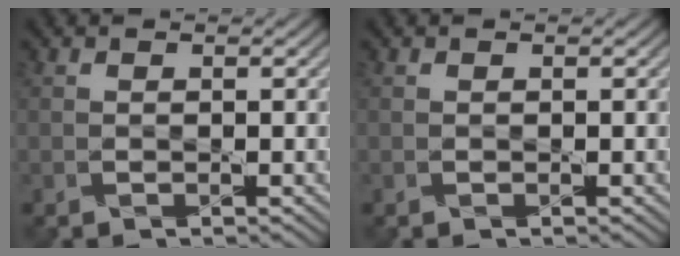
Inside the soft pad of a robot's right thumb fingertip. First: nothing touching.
{"total": 0.0}